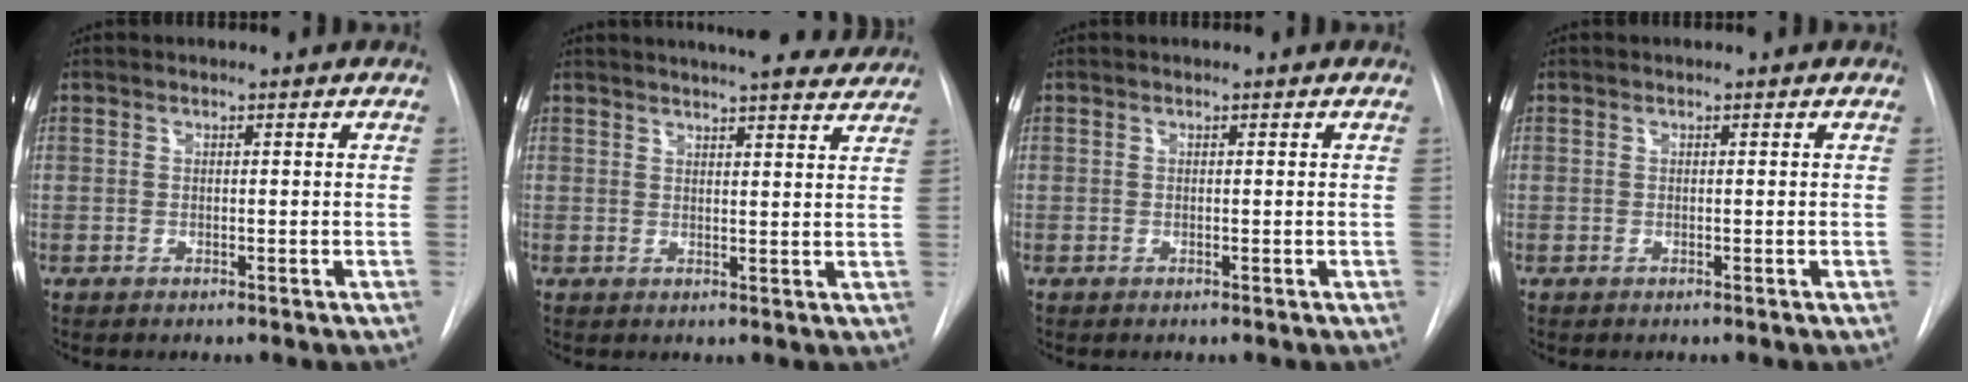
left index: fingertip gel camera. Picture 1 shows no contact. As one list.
[{"total": 13.4, "force": [12.3, 2.0, 4.9], "torque": [-0.061, 0.009, 0.145]}, {"total": 0.0}, {"total": 0.0}]